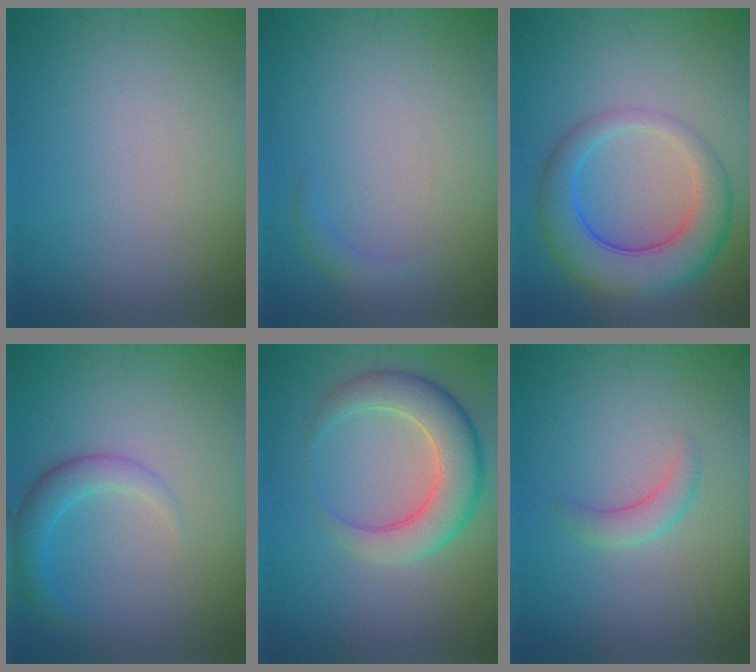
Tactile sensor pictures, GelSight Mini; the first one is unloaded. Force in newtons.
{"total": 0.9, "press": 0.9, "slide": 0.0}
{"total": 6.6, "press": 6.6, "slide": 0.3}
{"total": 2.7, "press": 2.7, "slide": 0.1}
{"total": 5.7, "press": 5.7, "slide": 0.3}
{"total": 1.7, "press": 1.7, "slide": 0.1}